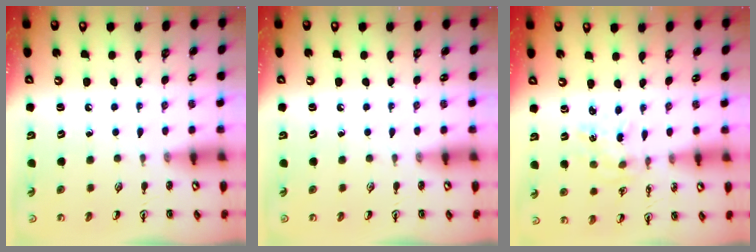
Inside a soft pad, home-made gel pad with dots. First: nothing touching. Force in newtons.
{"total": 0.0}
{"total": 1.2, "press": 1.2, "slide": 0.3}